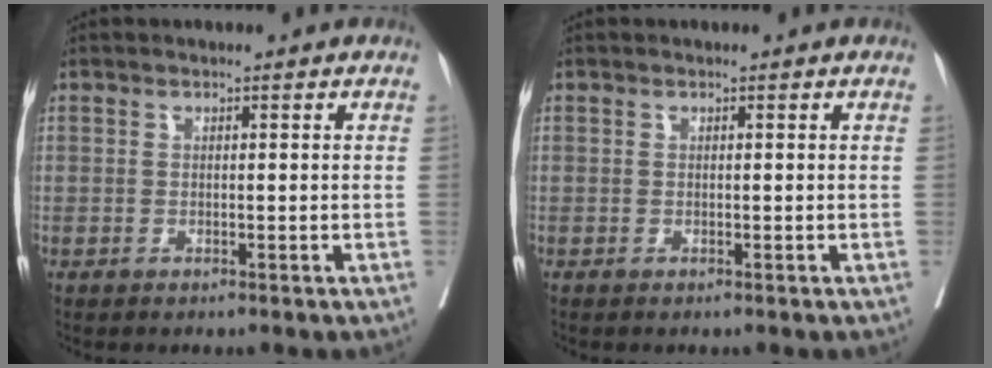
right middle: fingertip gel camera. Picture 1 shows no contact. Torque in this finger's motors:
{"motor_torque": [-0.02, 0.08, 0.09, 0.01]}